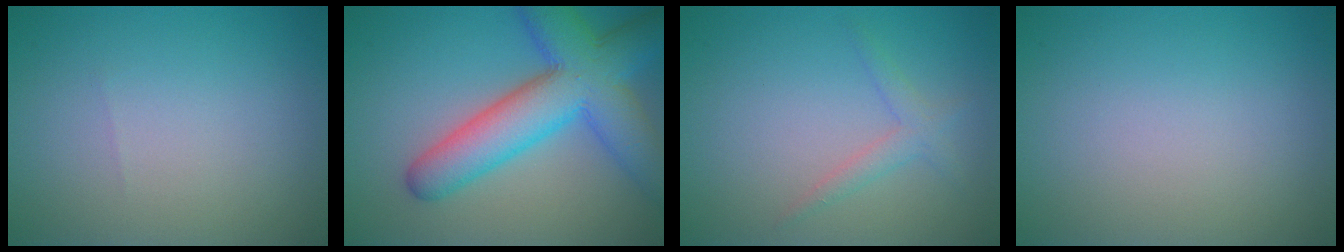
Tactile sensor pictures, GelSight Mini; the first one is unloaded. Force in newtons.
{"total": 9.3, "press": 9.3, "slide": 0.3}
{"total": 1.7, "press": 1.7, "slide": 0.1}
{"total": 0.0}